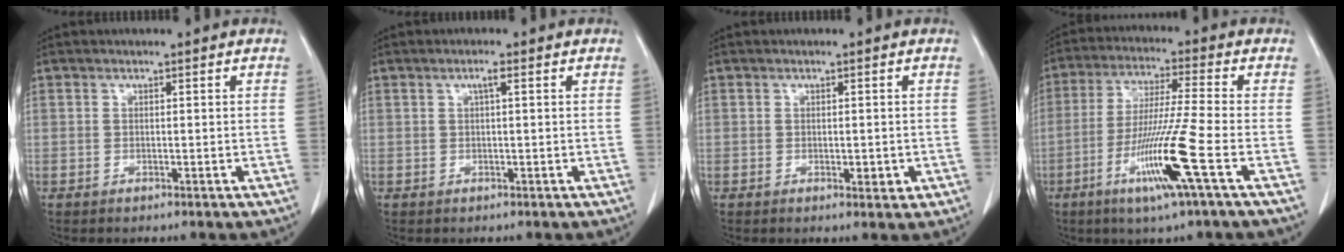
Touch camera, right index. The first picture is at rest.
{"total": 1.2, "force": [0.4, 0.0, 1.2], "torque": [-0.022, 0.004, 0.006]}
{"total": 1.9, "force": [-0.4, 0.8, 1.7], "torque": [-0.018, -0.001, 0.002]}
{"total": 12.4, "force": [-4.8, -1.6, 11.3], "torque": [-0.217, -0.023, -0.092]}